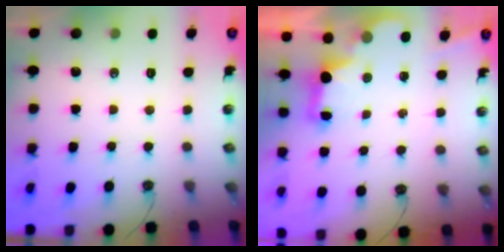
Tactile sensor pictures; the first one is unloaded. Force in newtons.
{"total": 2.4, "press": 2.3, "slide": 0.7}